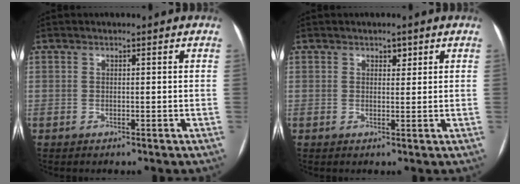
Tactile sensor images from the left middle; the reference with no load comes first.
{"total": 1.4, "force": [0.9, 0.8, 0.7], "torque": [-0.007, 0.001, 0.012]}